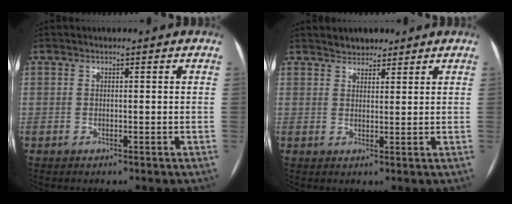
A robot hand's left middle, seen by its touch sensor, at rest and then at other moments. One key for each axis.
{"total": 2.8, "fx": 2.4, "fy": 1.4, "fz": 0.3, "tx": -0.007, "ty": 0.010, "tz": 0.037}